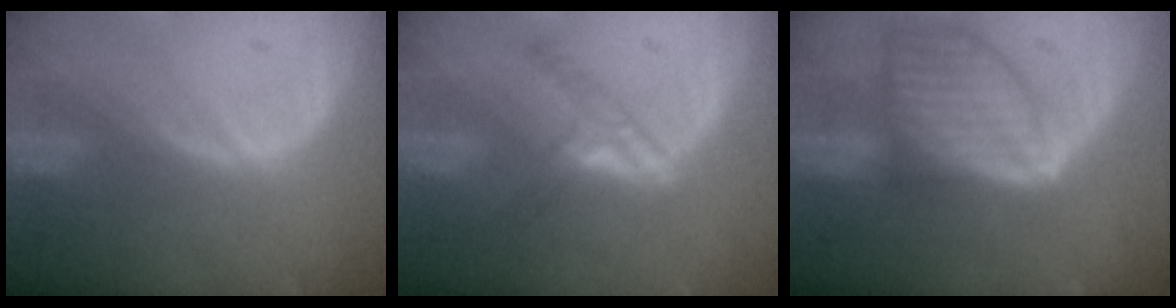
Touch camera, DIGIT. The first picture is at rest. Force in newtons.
{"total": 5.1, "press": 4.9, "slide": 1.6}
{"total": 9.3, "press": 9.3, "slide": 0.4}